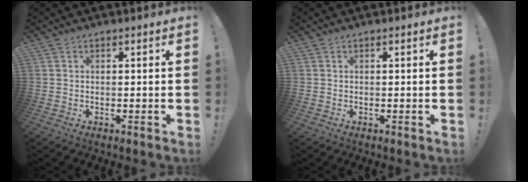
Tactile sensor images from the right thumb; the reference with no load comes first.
{"total": 0.0}